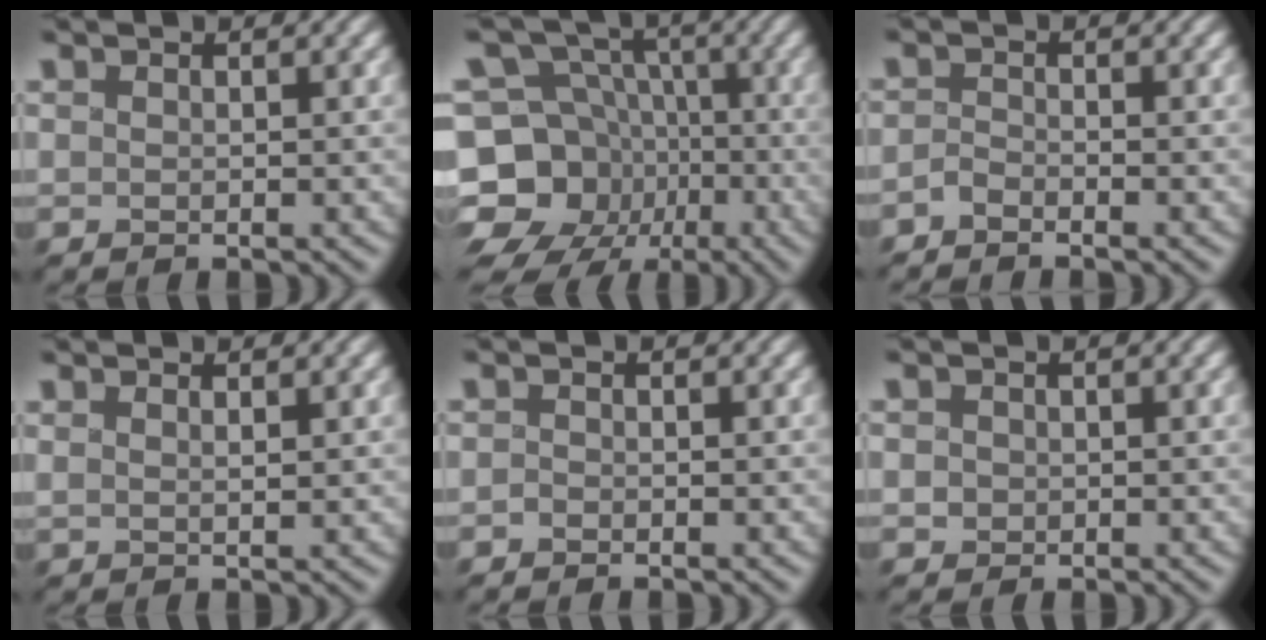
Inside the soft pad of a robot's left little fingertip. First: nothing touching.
{"total": 12.7, "force": [-5.2, 10.4, 5.2], "torque": [-0.109, -0.006, -0.106]}
{"total": 1.4, "force": [-1.4, 0.2, 0.2], "torque": [-0.002, 0.002, -0.033]}
{"total": 1.1, "force": [0.7, 0.2, 0.8], "torque": [-0.008, 0.003, 0.006]}
{"total": 0.7, "force": [-0.6, 0.3, 0.1], "torque": [0.005, -0.002, -0.018]}
{"total": 0.9, "force": [-0.3, 0.9, 0.2], "torque": [-0.003, -0.005, -0.006]}